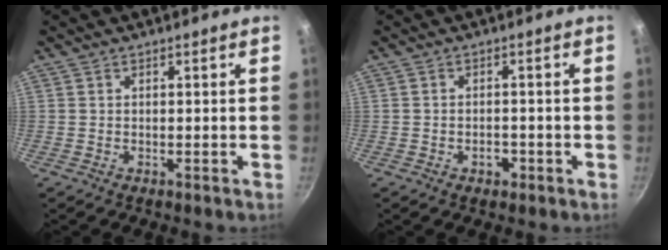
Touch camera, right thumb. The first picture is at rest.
{"total": 2.4, "force": [-1.1, 1.6, 1.4], "torque": [-0.012, 0.012, -0.014]}